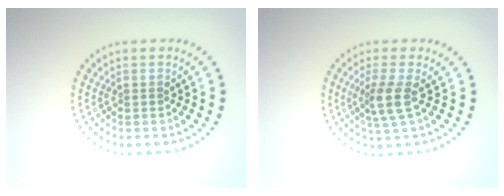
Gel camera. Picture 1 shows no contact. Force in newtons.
{"total": 2.8, "press": 2.2, "slide": 1.7}